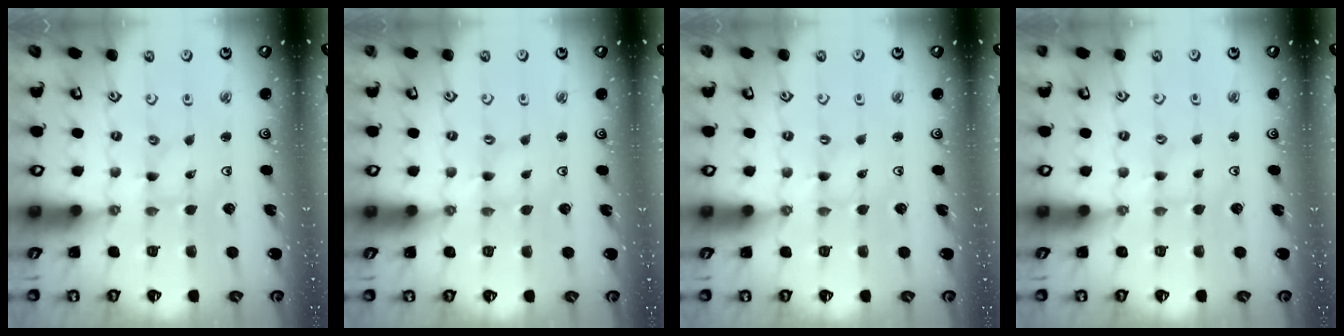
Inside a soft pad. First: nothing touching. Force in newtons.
{"total": 0.0}
{"total": 0.0}
{"total": 1.1, "press": 1.1, "slide": 0.2}